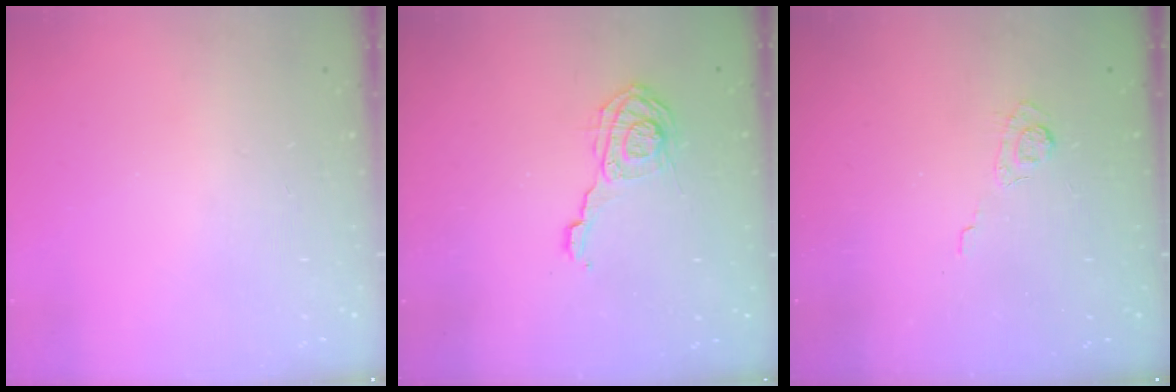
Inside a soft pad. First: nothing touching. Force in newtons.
{"total": 9.0, "press": 8.9, "slide": 0.6}
{"total": 3.2, "press": 2.8, "slide": 1.6}